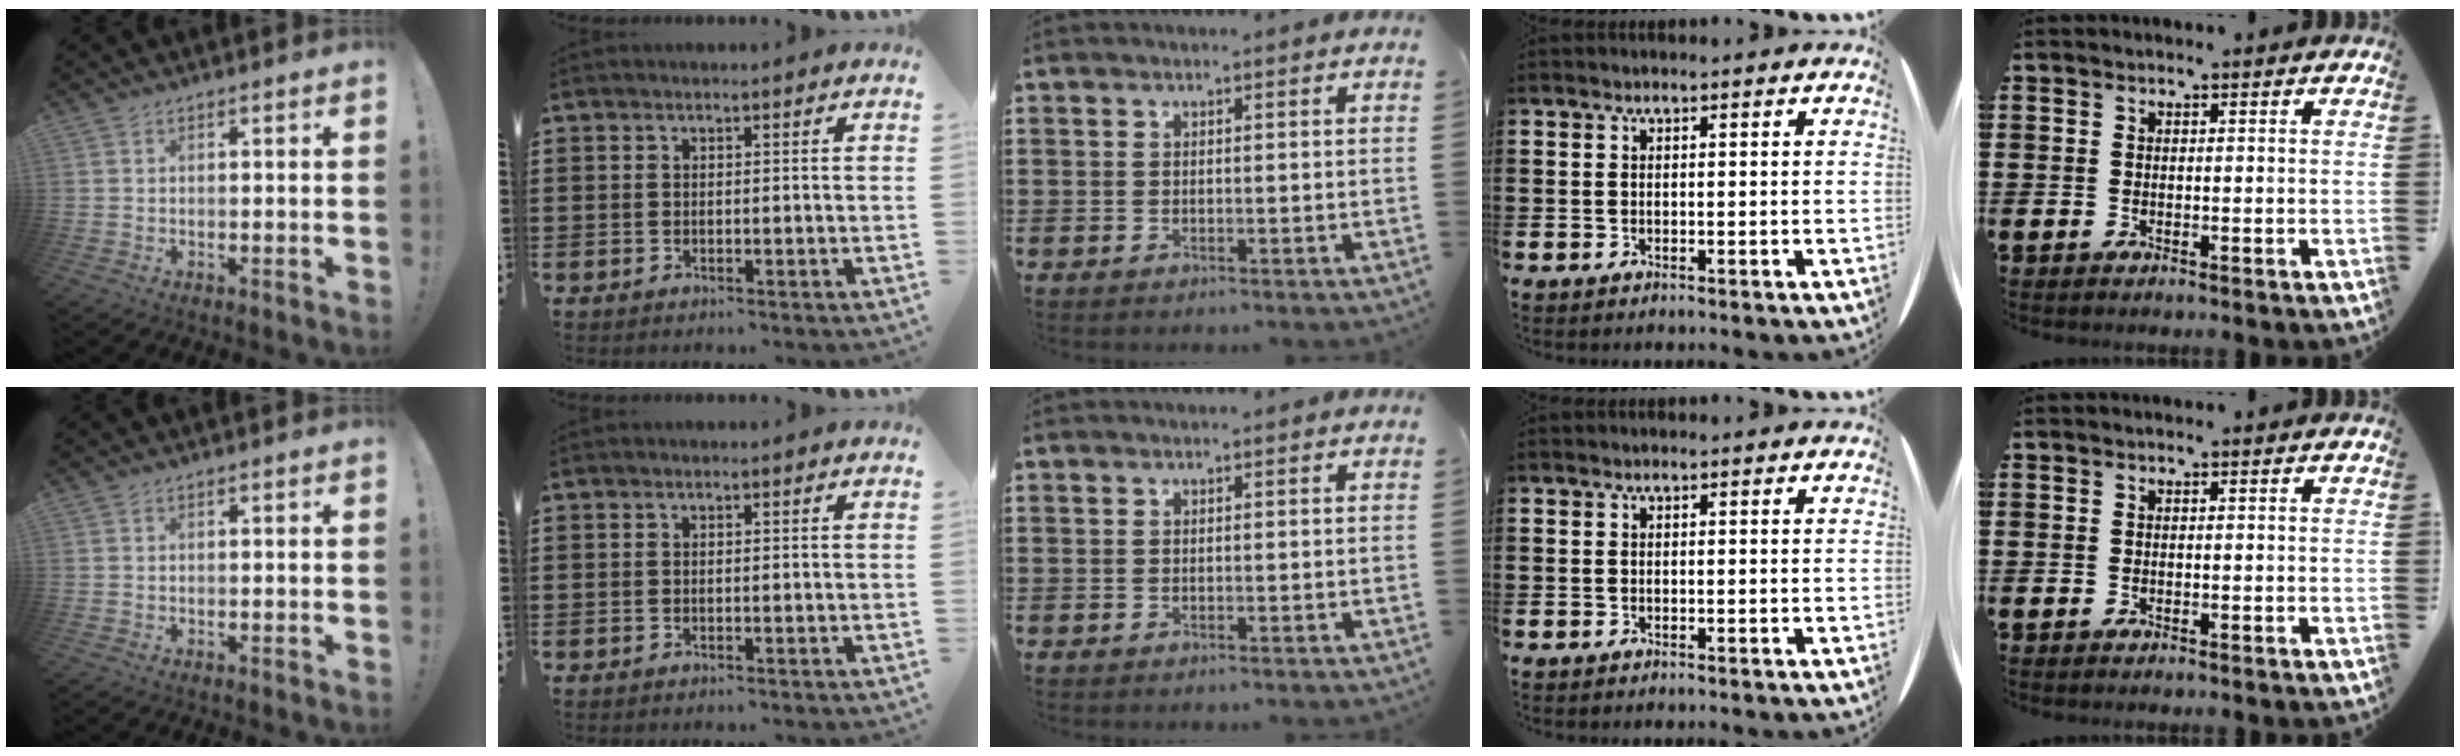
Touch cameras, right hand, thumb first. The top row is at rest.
{}